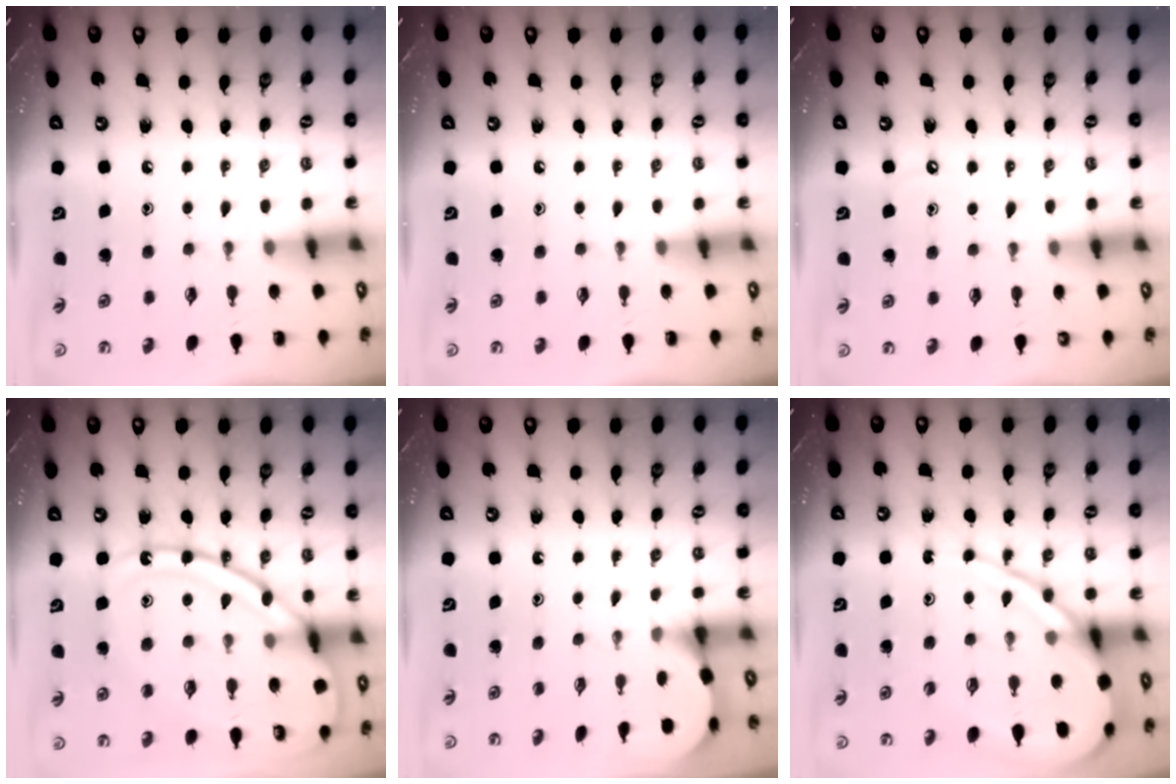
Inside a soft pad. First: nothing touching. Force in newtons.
{"total": 0.0}
{"total": 3.4, "press": 3.4, "slide": 0.4}
{"total": 18.4, "press": 18.3, "slide": 1.9}
{"total": 1.9, "press": 1.9, "slide": 0.2}
{"total": 12.6, "press": 12.6, "slide": 1.5}